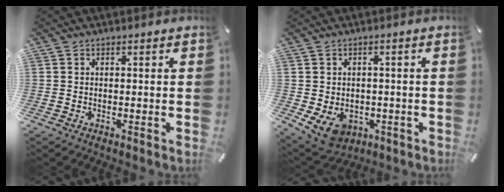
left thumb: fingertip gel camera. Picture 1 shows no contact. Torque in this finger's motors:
{"motor_torque": [1.09, 1.33, 0.72, 0.24, 0.07]}